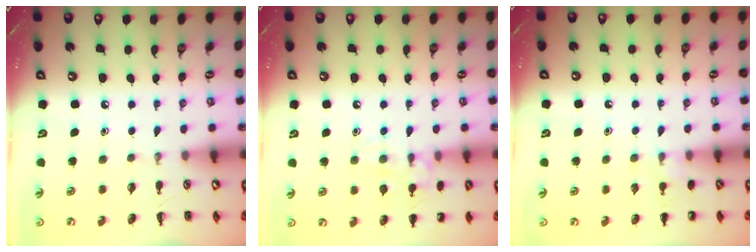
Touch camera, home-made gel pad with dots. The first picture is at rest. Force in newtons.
{"total": 9.7, "press": 9.7, "slide": 1.3}
{"total": 6.6, "press": 6.3, "slide": 1.9}